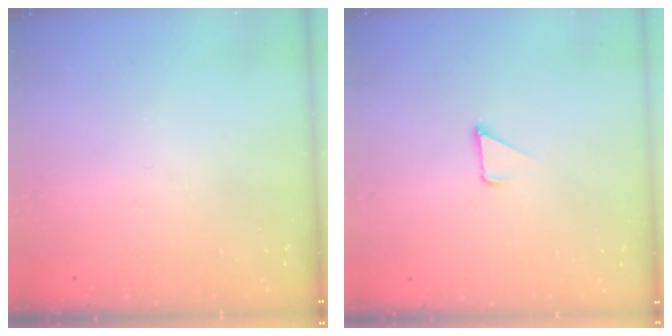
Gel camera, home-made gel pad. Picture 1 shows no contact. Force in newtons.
{"total": 2.4, "press": 2.4, "slide": 0.2}